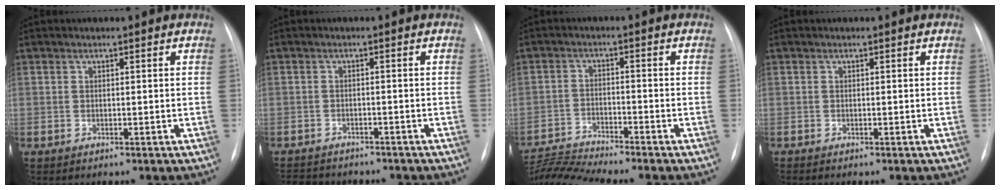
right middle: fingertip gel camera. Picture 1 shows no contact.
{"total": 9.7, "force": [-8.4, 3.3, 3.4], "torque": [-0.070, 0.001, -0.109]}
{"total": 7.8, "force": [-7.4, -2.4, 1.1], "torque": [-0.026, -0.005, -0.135]}
{"total": 0.0}